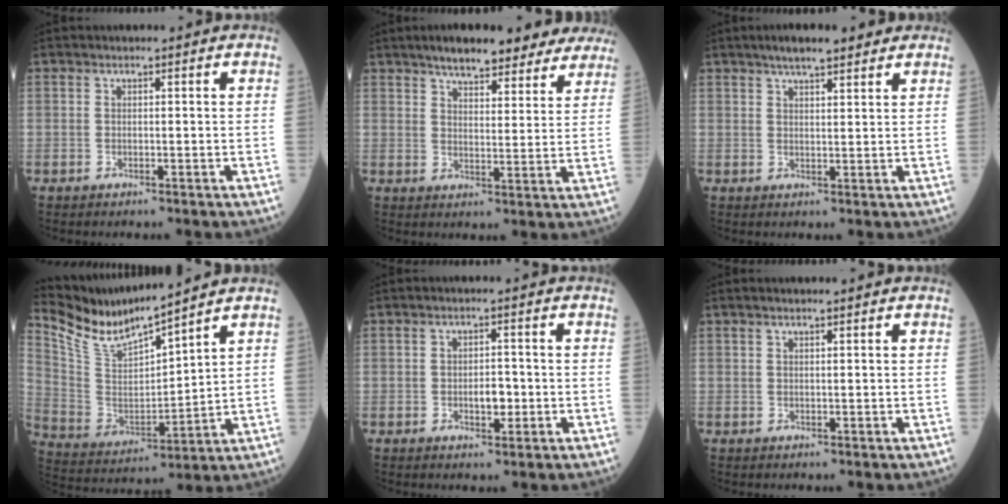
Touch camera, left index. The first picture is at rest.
{"total": 14.3, "force": [12.1, 3.9, 6.6], "torque": [-0.067, 0.013, 0.149]}
{"total": 6.0, "force": [4.5, 1.4, 3.8], "torque": [-0.058, 0.021, 0.069]}
{"total": 11.2, "force": [10.5, -0.1, 3.7], "torque": [-0.096, -0.003, 0.221]}
{"total": 2.9, "force": [-1.1, 1.3, 2.3], "torque": [-0.037, -0.003, -0.015]}
{"total": 0.6, "force": [0.4, 0.0, 0.5], "torque": [-0.012, 0.006, 0.009]}